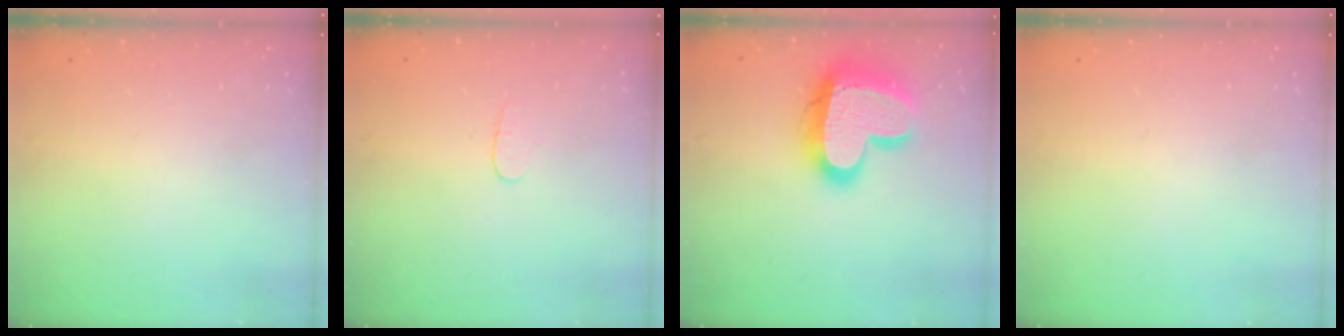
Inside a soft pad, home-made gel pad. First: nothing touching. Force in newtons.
{"total": 3.9, "press": 3.9, "slide": 0.4}
{"total": 22.7, "press": 22.6, "slide": 1.9}
{"total": 0.0}